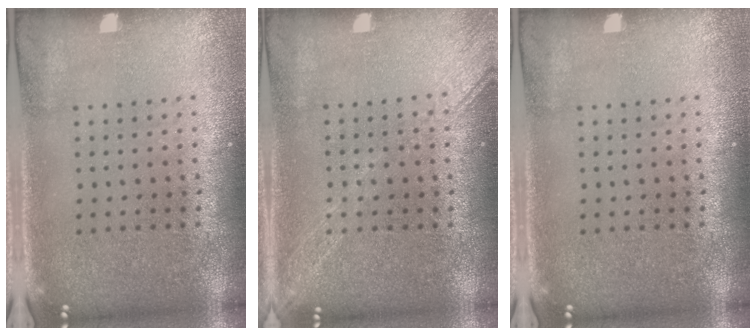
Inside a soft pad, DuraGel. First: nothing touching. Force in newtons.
{"total": 2.6, "press": 2.6, "slide": 0.3}
{"total": 0.0}